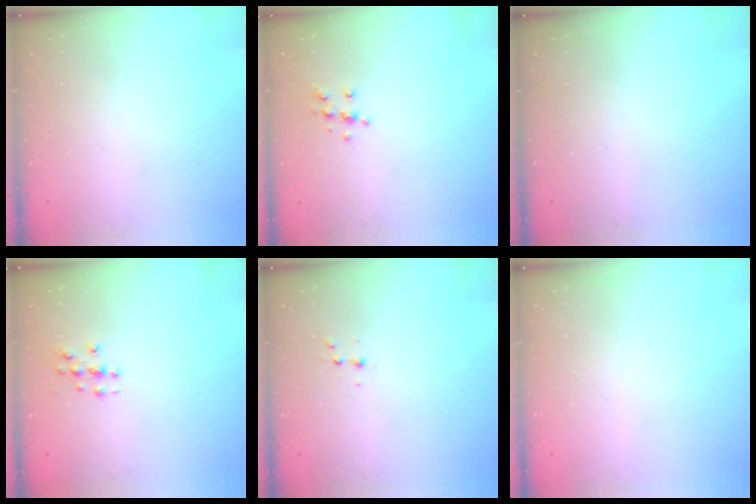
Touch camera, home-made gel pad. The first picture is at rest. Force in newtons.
{"total": 5.7, "press": 5.6, "slide": 1.1}
{"total": 0.0}
{"total": 3.1, "press": 3.0, "slide": 0.3}
{"total": 3.7, "press": 3.5, "slide": 1.1}
{"total": 0.0}